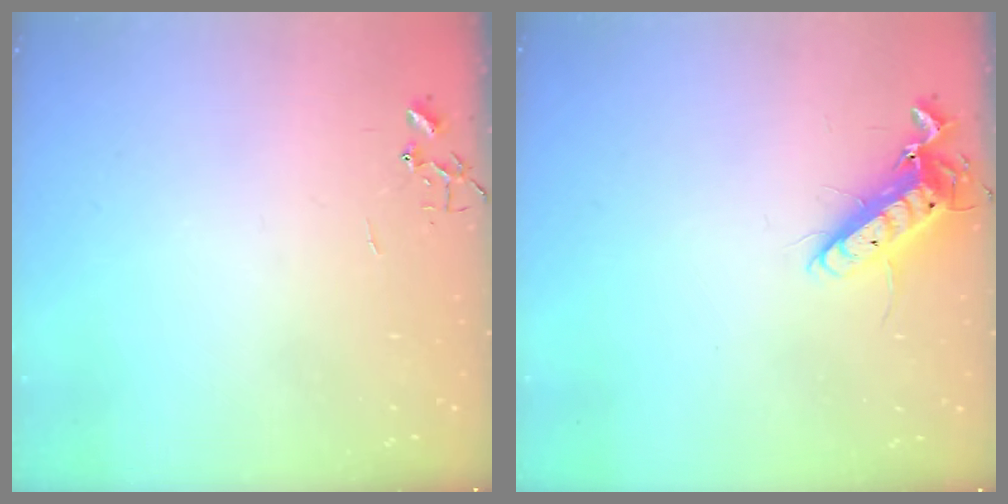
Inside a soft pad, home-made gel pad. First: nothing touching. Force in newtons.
{"total": 12.3, "press": 12.2, "slide": 1.7}